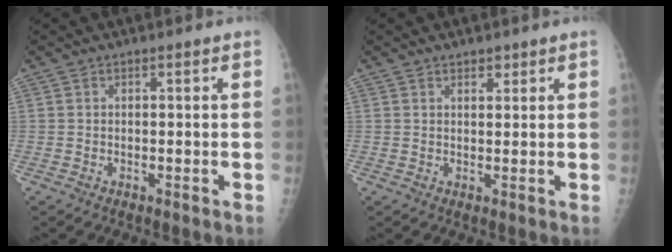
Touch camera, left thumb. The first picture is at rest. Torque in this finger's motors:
{"motor_torque": [-0.07, 0.09, -0.38, -0.15, 0.03]}